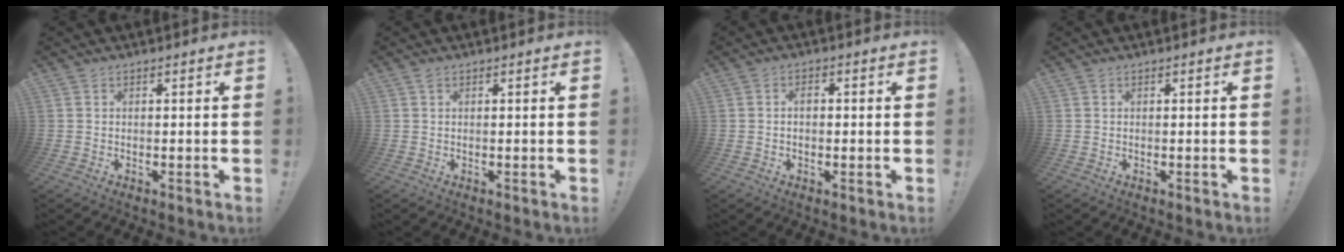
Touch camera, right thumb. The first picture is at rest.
{"total": 0.8, "force": [0.5, 0.1, 0.6], "torque": [-0.007, -0.001, 0.008]}
{"total": 2.0, "force": [0.0, 1.1, 1.6], "torque": [-0.024, 0.005, -0.003]}
{"total": 0.0}